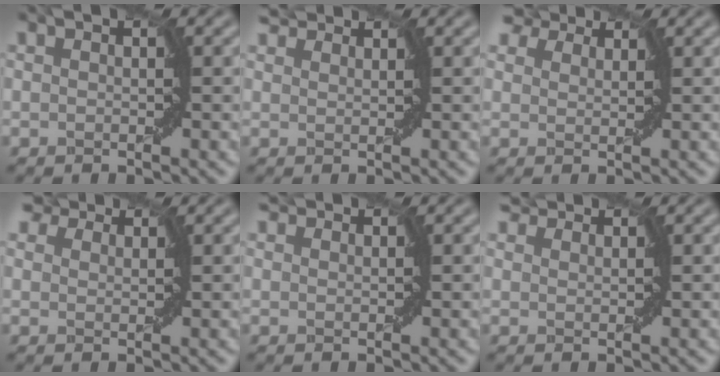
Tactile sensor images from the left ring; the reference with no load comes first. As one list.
[{"total": 2.4, "force": [2.3, 0.5, 0.5], "torque": [-0.011, 0.007, 0.035]}, {"total": 5.6, "force": [4.4, 2.6, 2.2], "torque": [-0.060, 0.011, 0.072]}, {"total": 4.7, "force": [3.8, 2.2, 1.8], "torque": [-0.049, 0.009, 0.060]}, {"total": 1.3, "force": [1.2, 0.3, 0.2], "torque": [-0.007, 0.001, 0.021]}, {"total": 2.8, "force": [2.6, 0.7, 0.7], "torque": [-0.013, 0.004, 0.041]}]